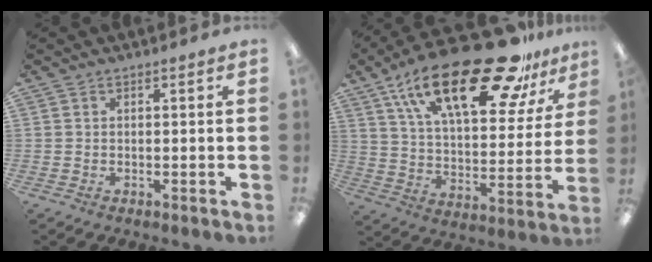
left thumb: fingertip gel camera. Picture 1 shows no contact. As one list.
[{"total": 29.0, "force": [18.5, 11.2, 19.3], "torque": [-0.312, -0.103, 0.307]}]